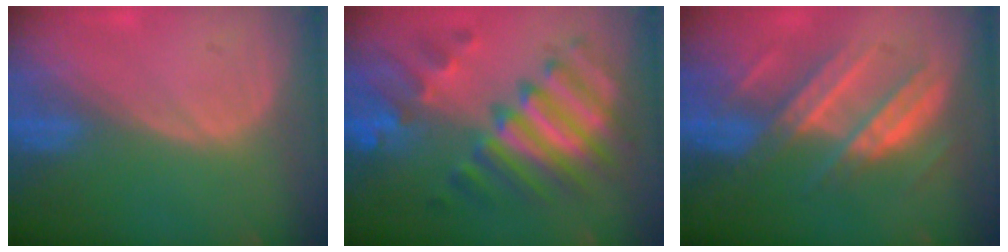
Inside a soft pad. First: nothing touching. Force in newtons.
{"total": 11.3, "press": 11.2, "slide": 1.2}
{"total": 8.3, "press": 8.3, "slide": 0.3}